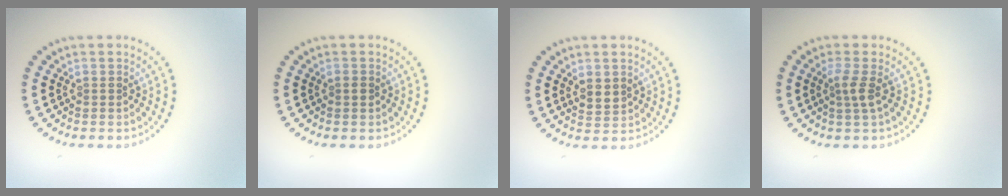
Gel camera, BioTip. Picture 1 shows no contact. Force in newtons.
{"total": 0.8, "press": 0.8, "slide": 0.1}
{"total": 1.8, "press": 1.5, "slide": 0.9}
{"total": 1.8, "press": 1.3, "slide": 1.1}